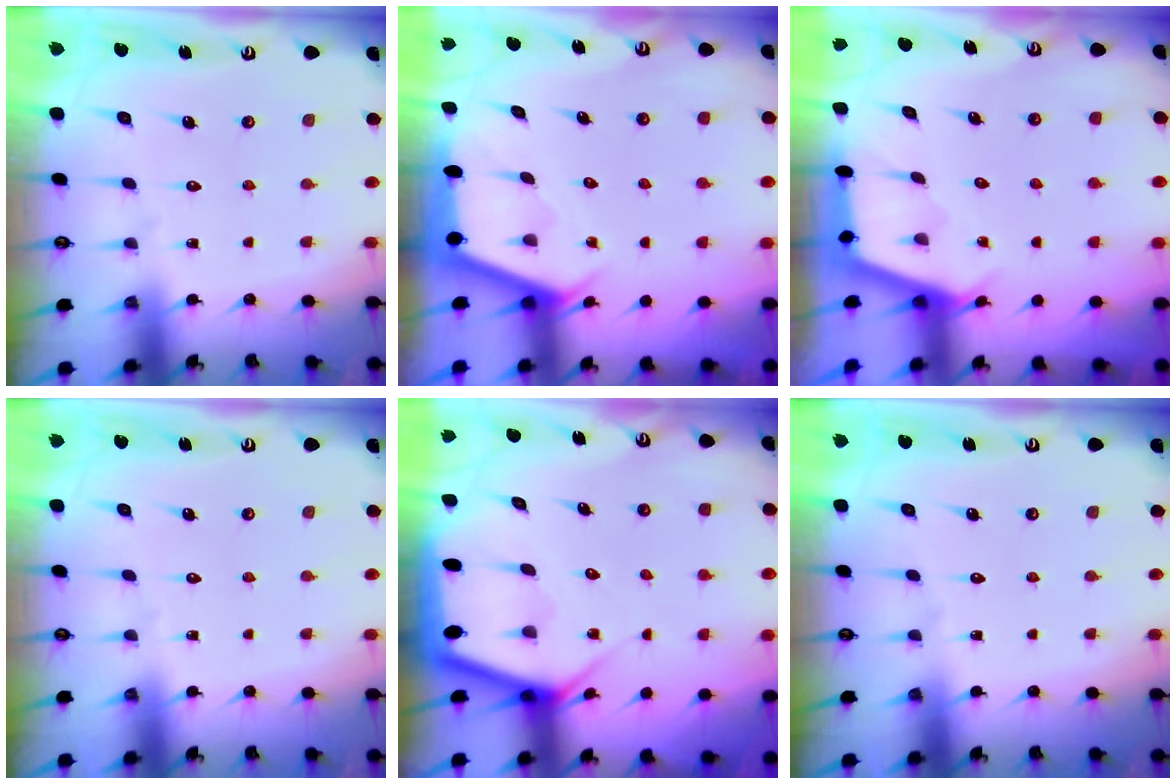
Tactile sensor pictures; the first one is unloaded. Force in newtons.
{"total": 2.8, "press": 2.8, "slide": 0.4}
{"total": 2.8, "press": 2.8, "slide": 0.3}
{"total": 0.0}
{"total": 6.6, "press": 6.6, "slide": 0.7}
{"total": 0.0}